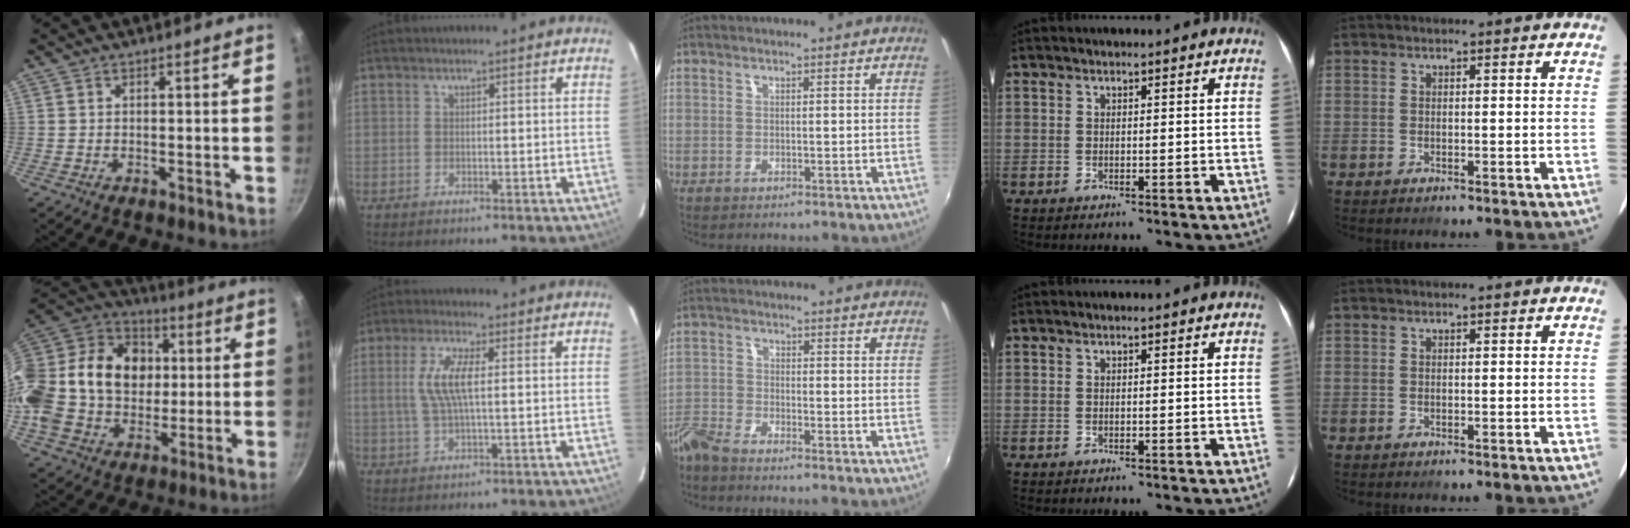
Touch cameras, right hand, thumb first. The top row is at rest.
{"thumb": {"total": 26.4, "force": [1.4, 20.8, 16.2], "torque": [-0.297, 0.040, 0.021]}, "index": {"total": 7.3, "force": [0.8, 1.8, 7.0], "torque": [-0.140, 0.005, 0.019]}, "middle": {"total": 5.4, "force": [-5.1, 0.6, 1.7], "torque": [-0.050, -0.011, -0.110]}}